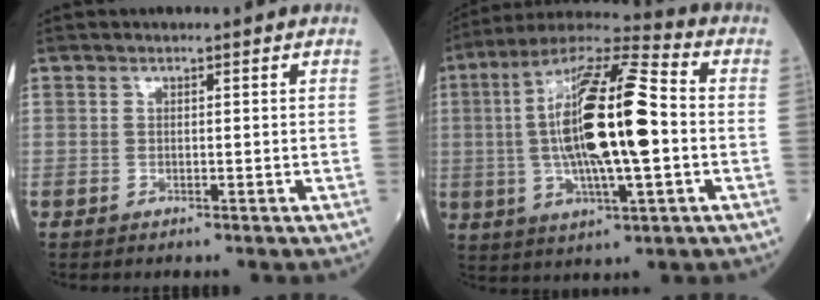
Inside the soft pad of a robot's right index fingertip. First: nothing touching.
{"total": 20.2, "force": [0.0, 4.0, 19.8], "torque": [-0.391, 0.013, -0.005]}